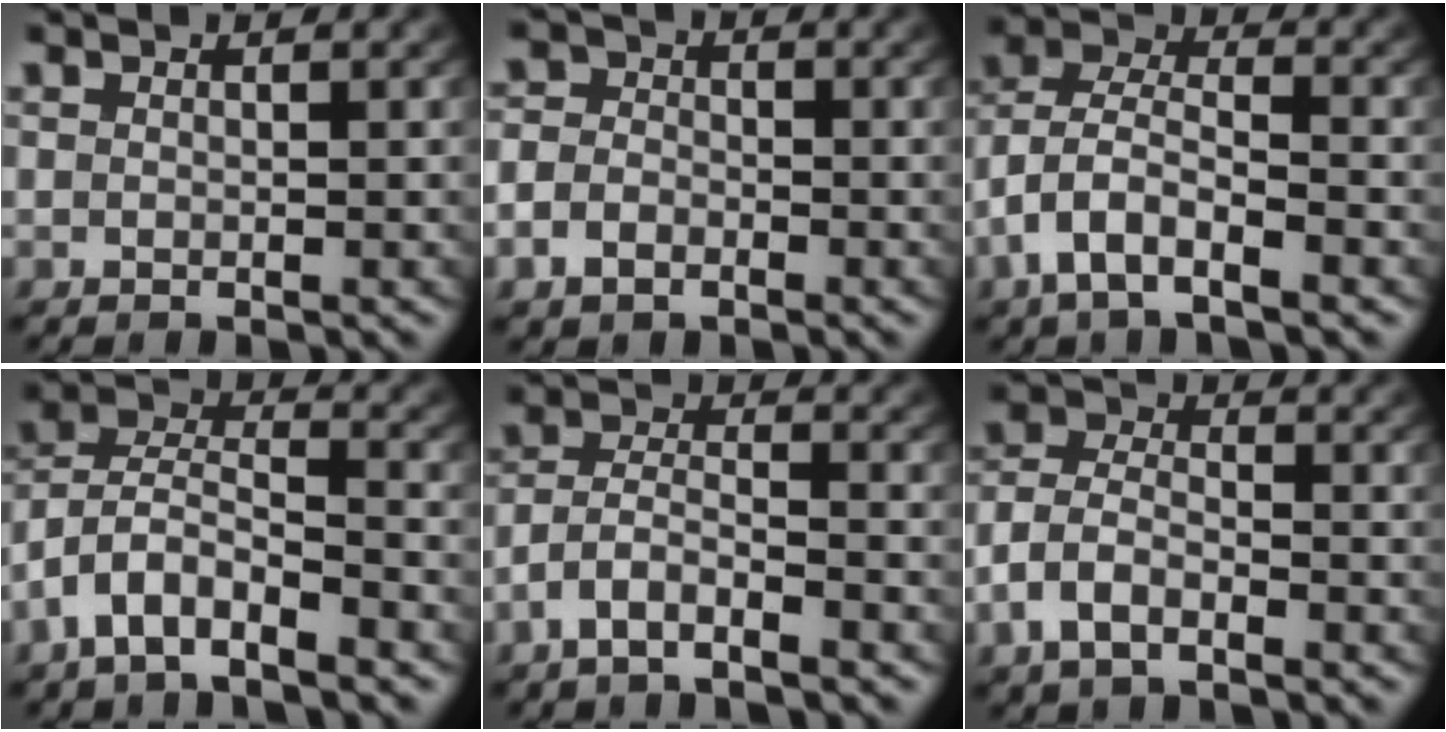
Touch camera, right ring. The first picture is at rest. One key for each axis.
{"total": 3.9, "fx": -1.7, "fy": 3.3, "fz": 1.2, "tx": -0.032, "ty": -0.016, "tz": -0.030}
{"total": 5.5, "fx": -0.6, "fy": 4.0, "fz": 3.7, "tx": -0.095, "ty": -0.018, "tz": -0.013}
{"total": 6.3, "fx": -1.2, "fy": 5.2, "fz": 3.3, "tx": -0.091, "ty": -0.017, "tz": -0.031}
{"total": 4.4, "fx": -2.7, "fy": 2.6, "fz": 2.3, "tx": -0.063, "ty": -0.021, "tz": -0.044}
{"total": 5.6, "fx": -1.8, "fy": 4.5, "fz": 2.9, "tx": -0.085, "ty": -0.024, "tz": -0.030}